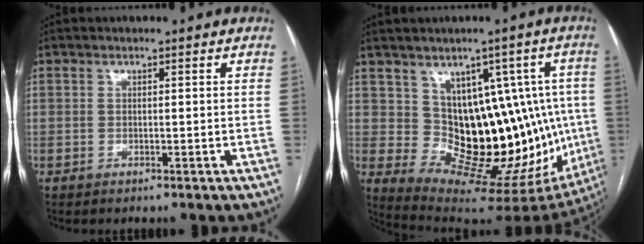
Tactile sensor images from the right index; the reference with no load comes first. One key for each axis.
{"total": 16.3, "fx": 2.0, "fy": 9.0, "fz": 13.5, "tx": -0.159, "ty": 0.025, "tz": 0.058}